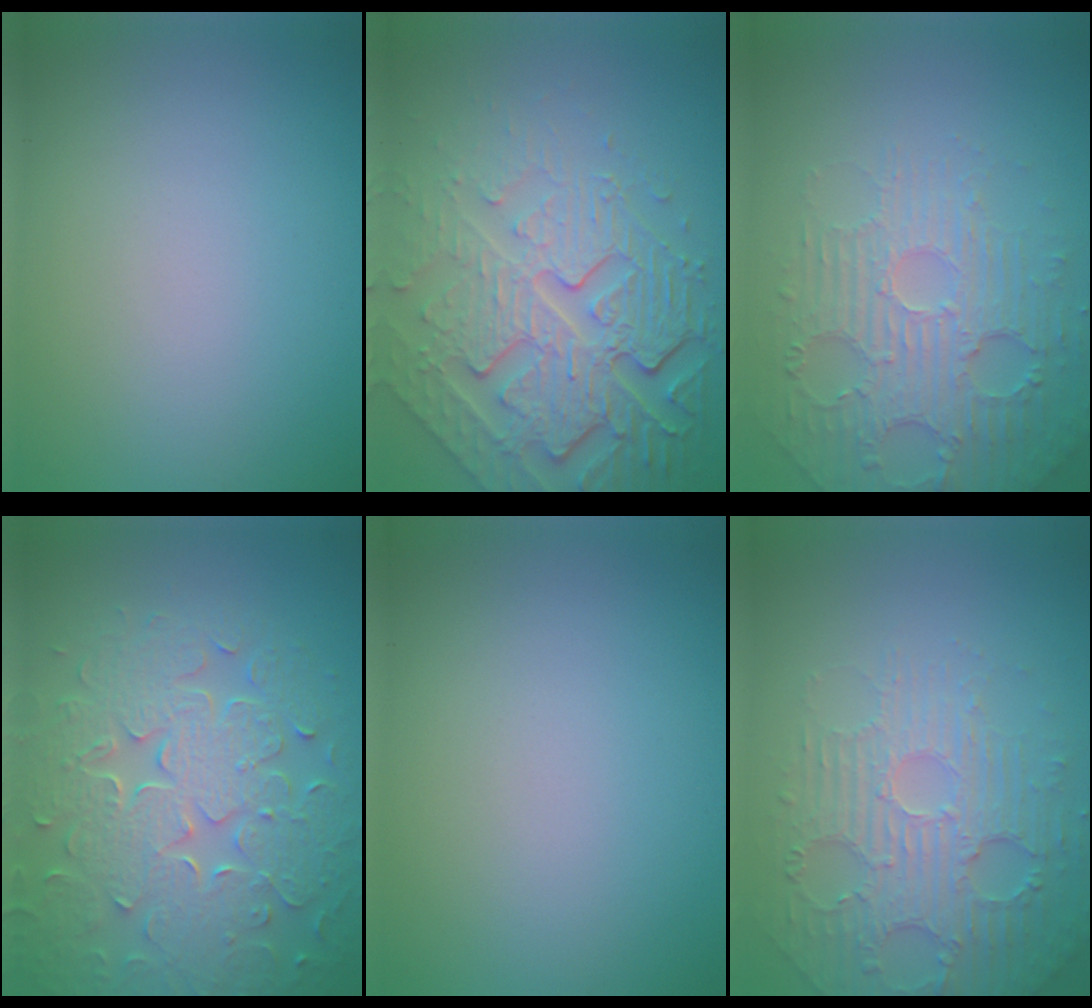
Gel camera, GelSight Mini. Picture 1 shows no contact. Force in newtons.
{"total": 8.5, "press": 5.9, "slide": 6.2}
{"total": 5.4, "press": 3.8, "slide": 3.9}
{"total": 8.8, "press": 6.1, "slide": 6.3}
{"total": 0.0}
{"total": 5.4, "press": 3.8, "slide": 3.9}